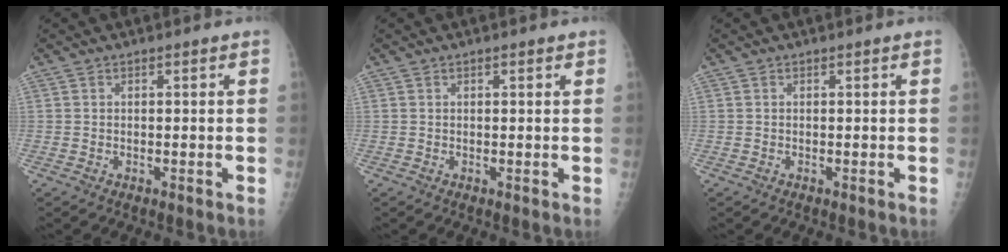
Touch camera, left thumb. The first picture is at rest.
{"total": 0.9, "force": [0.5, 0.3, 0.7], "torque": [-0.010, 0.000, 0.006]}
{"total": 0.0}